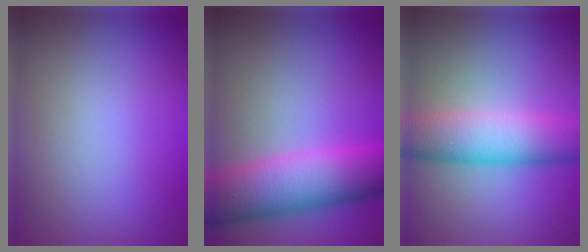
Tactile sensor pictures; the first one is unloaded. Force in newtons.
{"total": 8.8, "press": 8.8, "slide": 0.2}
{"total": 7.0, "press": 7.0, "slide": 0.1}